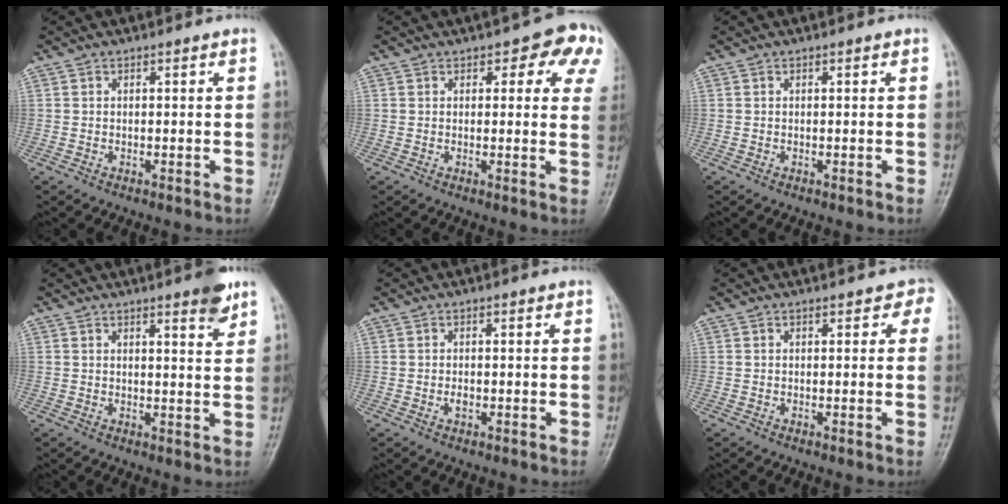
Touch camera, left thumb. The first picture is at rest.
{"total": 8.7, "force": [4.1, 4.6, 6.1], "torque": [-0.011, -0.008, 0.037]}
{"total": 0.0}
{"total": 4.8, "force": [3.2, 1.0, 3.5], "torque": [-0.032, -0.019, 0.039]}
{"total": 1.1, "force": [-0.4, 0.7, 0.7], "torque": [-0.005, 0.000, -0.006]}
{"total": 2.4, "force": [1.3, 1.8, 1.0], "torque": [0.025, -0.003, 0.003]}